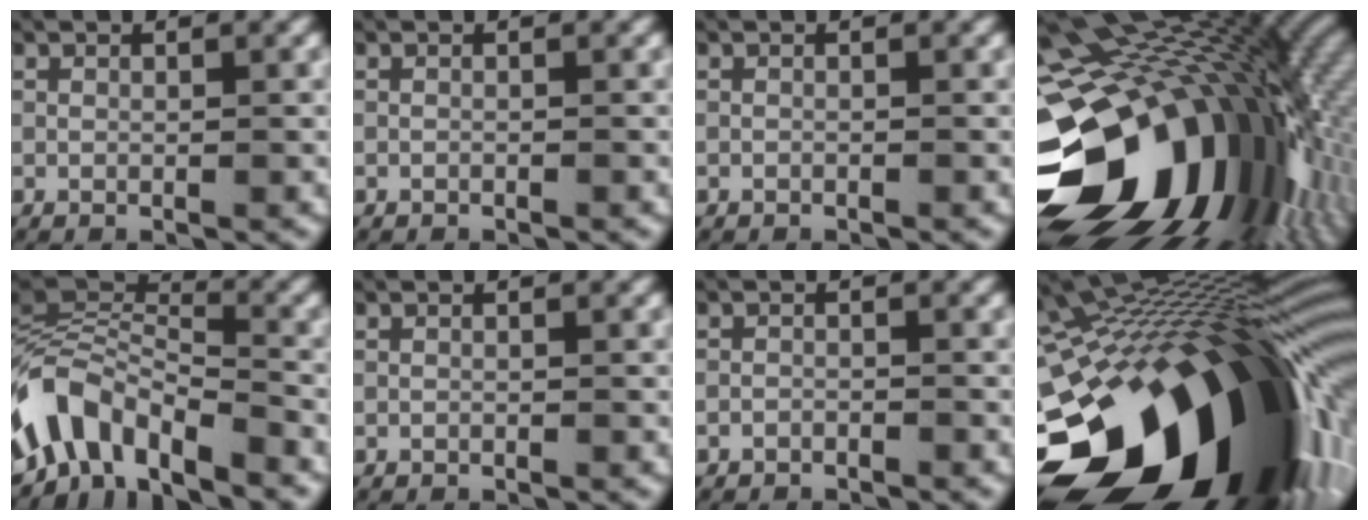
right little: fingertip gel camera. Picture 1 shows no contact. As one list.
[{"total": 0.0}, {"total": 0.0}, {"total": 29.6, "force": [-4.7, 18.5, 22.6], "torque": [-0.342, -0.036, -0.066]}, {"total": 9.9, "force": [-4.1, 7.1, 5.5], "torque": [-0.159, -0.041, -0.060]}, {"total": 0.0}, {"total": 1.0, "force": [-0.9, 0.4, 0.0], "torque": [-0.001, -0.003, -0.017]}, {"total": 32.5, "force": [-8.3, 19.8, 24.4], "torque": [-0.354, -0.036, -0.117]}]